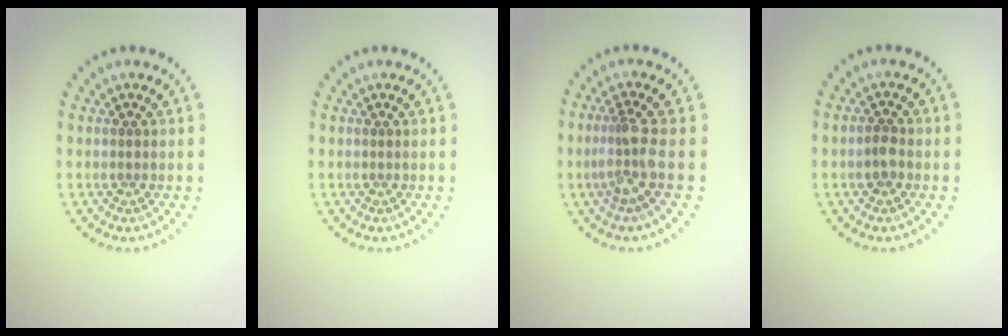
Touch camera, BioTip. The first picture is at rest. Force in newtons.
{"total": 0.0}
{"total": 2.6, "press": 1.9, "slide": 1.8}
{"total": 1.7, "press": 1.6, "slide": 0.4}